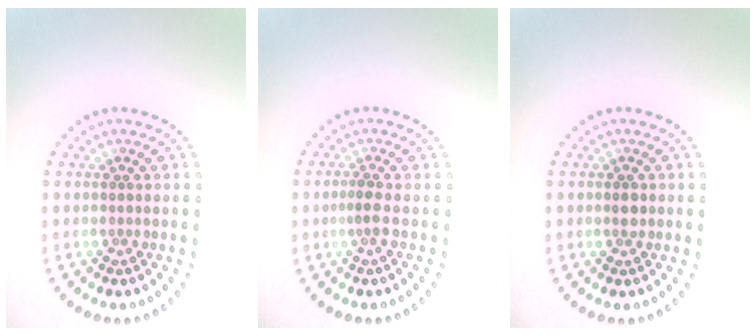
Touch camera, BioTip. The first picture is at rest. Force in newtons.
{"total": 1.2, "press": 1.0, "slide": 0.5}
{"total": 1.0, "press": 1.0, "slide": 0.0}